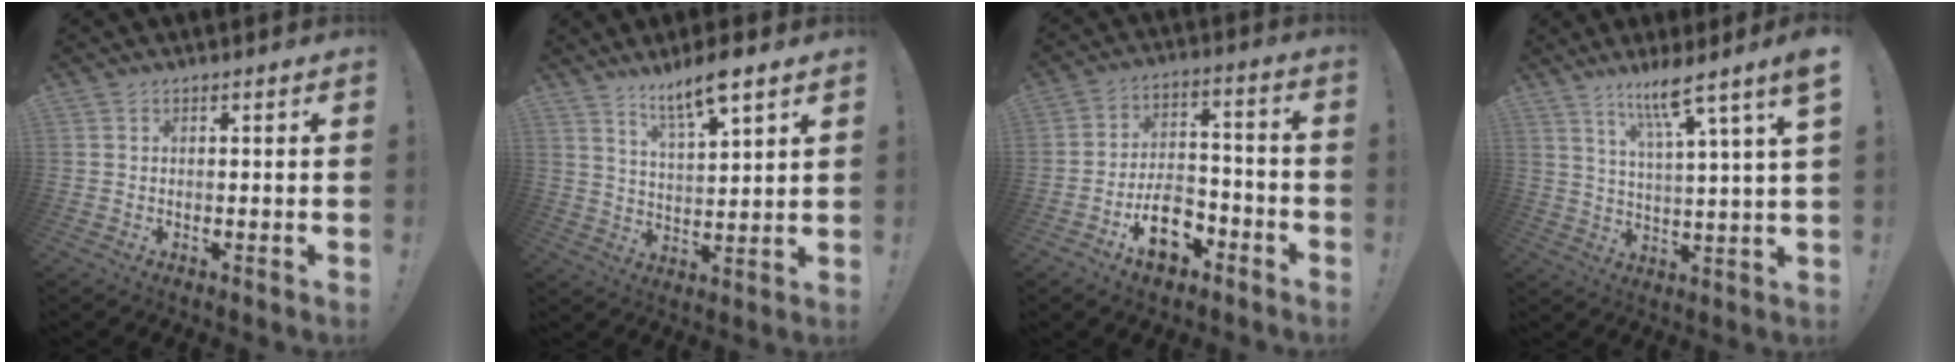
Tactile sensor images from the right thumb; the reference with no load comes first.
{"total": 9.8, "force": [7.3, 1.7, 6.2], "torque": [-0.111, -0.040, 0.124]}
{"total": 13.2, "force": [-7.3, 7.9, 7.7], "torque": [-0.098, 0.069, -0.120]}
{"total": 10.4, "force": [6.8, -0.3, 8.0], "torque": [-0.128, -0.037, 0.099]}